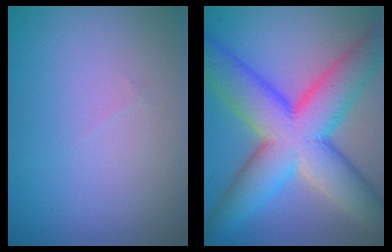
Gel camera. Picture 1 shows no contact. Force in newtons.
{"total": 12.1, "press": 12.1, "slide": 0.2}